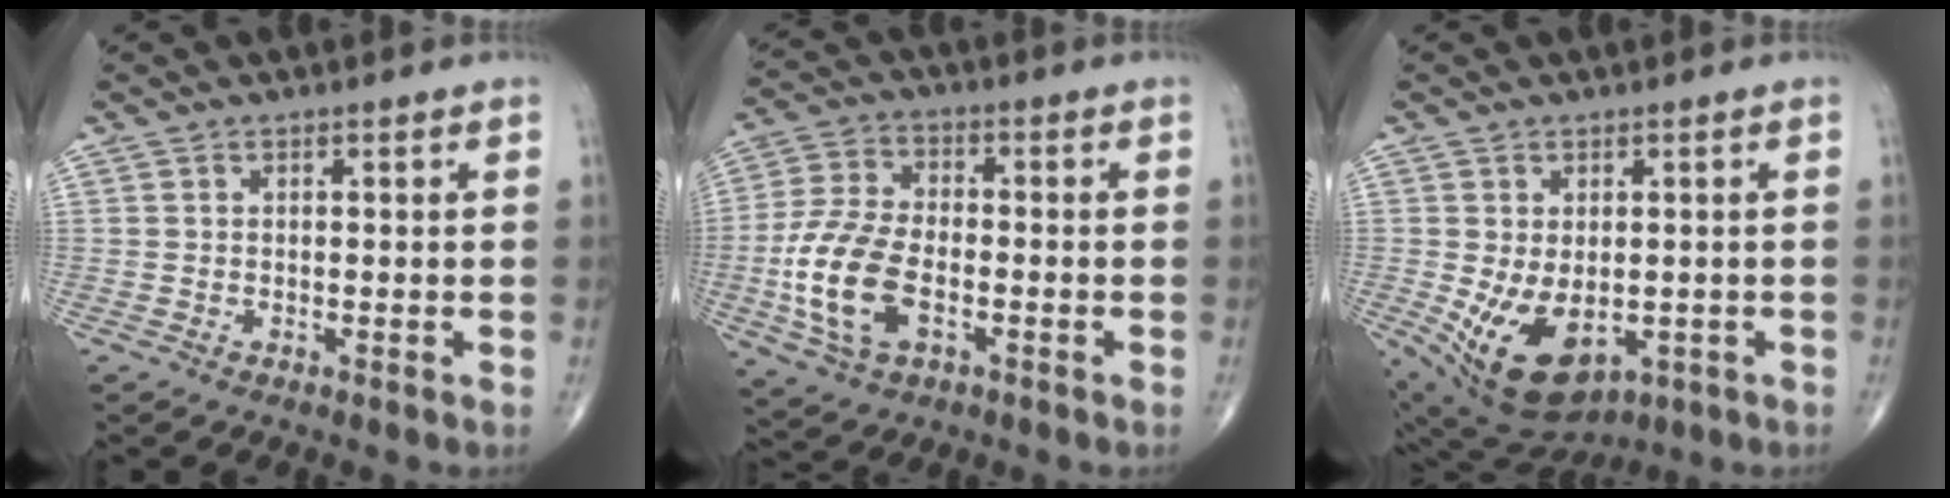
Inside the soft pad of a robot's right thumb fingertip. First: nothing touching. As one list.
[{"total": 13.7, "force": [-3.5, 7.6, 10.9], "torque": [-0.229, 0.011, -0.066]}, {"total": 12.7, "force": [-2.9, 7.8, 9.6], "torque": [-0.161, -0.011, -0.021]}]